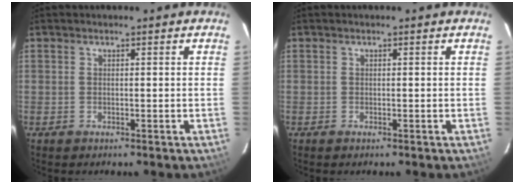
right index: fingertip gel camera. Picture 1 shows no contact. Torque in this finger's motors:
{"motor_torque": [-0.04, -0.04, 0.02, 0.00]}